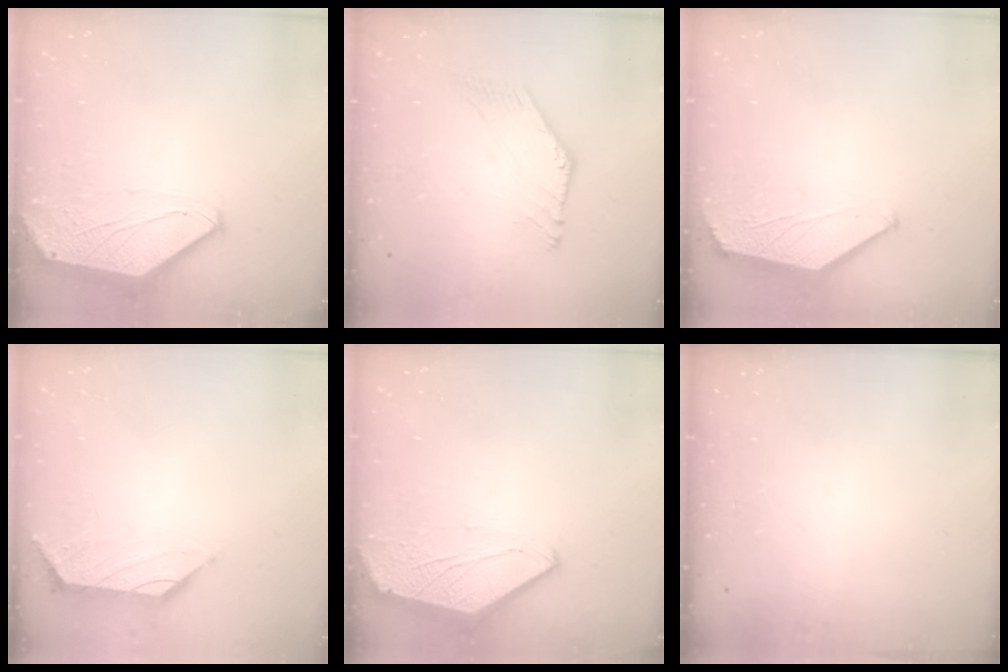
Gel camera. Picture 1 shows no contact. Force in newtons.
{"total": 0.0}
{"total": 1.6, "press": 1.6, "slide": 0.4}
{"total": 0.0}
{"total": 0.0}
{"total": 0.0}